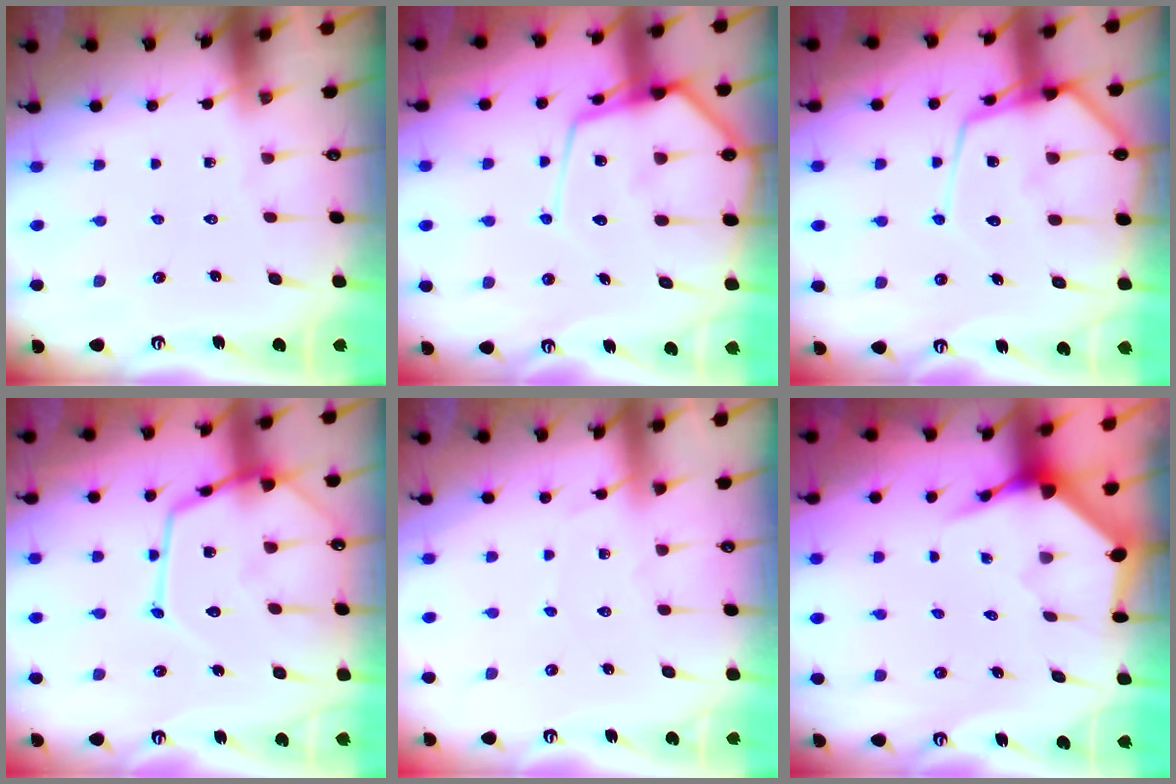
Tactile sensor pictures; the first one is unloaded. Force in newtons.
{"total": 16.6, "press": 16.6, "slide": 1.4}
{"total": 14.5, "press": 14.4, "slide": 1.6}
{"total": 18.9, "press": 18.8, "slide": 1.6}
{"total": 2.6, "press": 2.5, "slide": 0.3}
{"total": 4.1, "press": 4.0, "slide": 0.5}